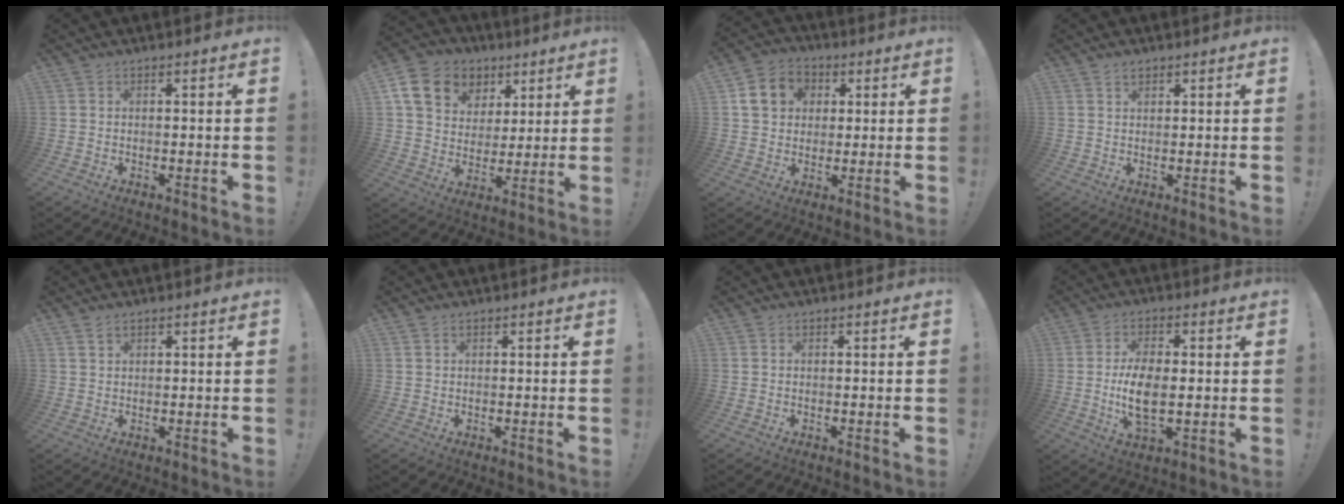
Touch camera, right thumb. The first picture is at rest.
{"total": 15.2, "force": [7.3, 11.6, 6.5], "torque": [-0.097, -0.032, 0.150]}
{"total": 10.7, "force": [2.8, 9.2, 4.6], "torque": [-0.070, 0.005, 0.062]}
{"total": 1.8, "force": [1.2, 1.0, 0.8], "torque": [-0.015, -0.002, 0.023]}
{"total": 1.9, "force": [1.4, 1.0, 0.8], "torque": [-0.009, -0.006, 0.025]}
{"total": 0.8, "force": [0.6, 0.5, 0.2], "torque": [0.003, -0.003, 0.010]}
{"total": 0.0}
{"total": 10.1, "force": [-0.3, 5.2, 8.7], "torque": [-0.165, -0.008, -0.007]}